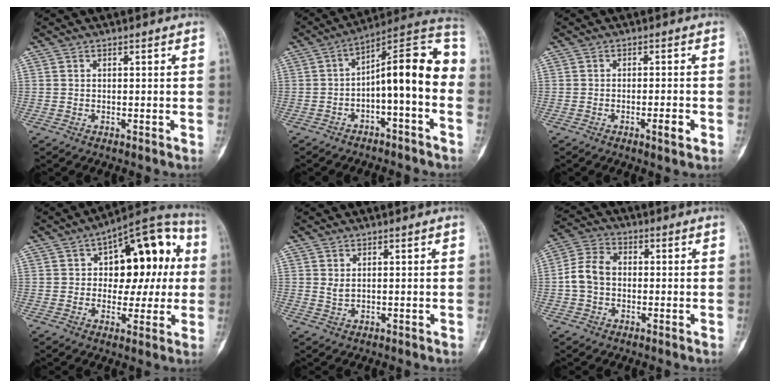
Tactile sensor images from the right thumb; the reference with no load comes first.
{"total": 14.7, "force": [-2.9, 4.9, 13.6], "torque": [-0.183, 0.075, -0.048]}
{"total": 3.0, "force": [-1.3, 0.7, 2.7], "torque": [-0.036, 0.002, -0.020]}
{"total": 18.2, "force": [3.6, 10.3, 14.6], "torque": [-0.133, 0.028, 0.044]}
{"total": 1.6, "force": [0.6, 0.9, 1.2], "torque": [-0.013, -0.006, 0.015]}
{"total": 7.3, "force": [-0.4, 5.6, 4.7], "torque": [-0.082, 0.024, -0.018]}